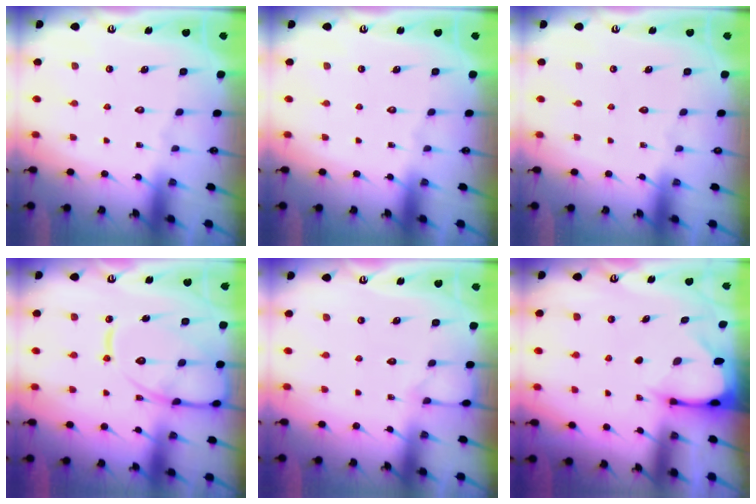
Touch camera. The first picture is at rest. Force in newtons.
{"total": 0.0}
{"total": 0.0}
{"total": 15.3, "press": 15.2, "slide": 1.6}
{"total": 4.7, "press": 4.7, "slide": 0.6}
{"total": 2.4, "press": 2.4, "slide": 0.3}